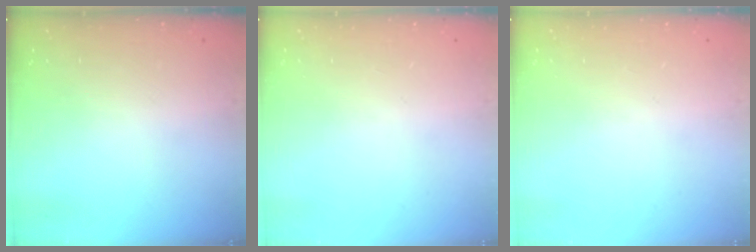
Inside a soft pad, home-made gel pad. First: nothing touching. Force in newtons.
{"total": 0.0}
{"total": 0.0}